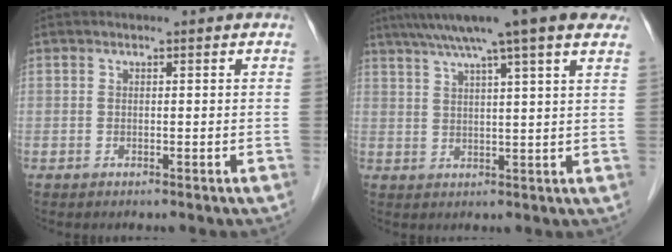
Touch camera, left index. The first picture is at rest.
{"total": 13.2, "force": [9.6, -0.1, 9.0], "torque": [-0.141, 0.036, 0.124]}